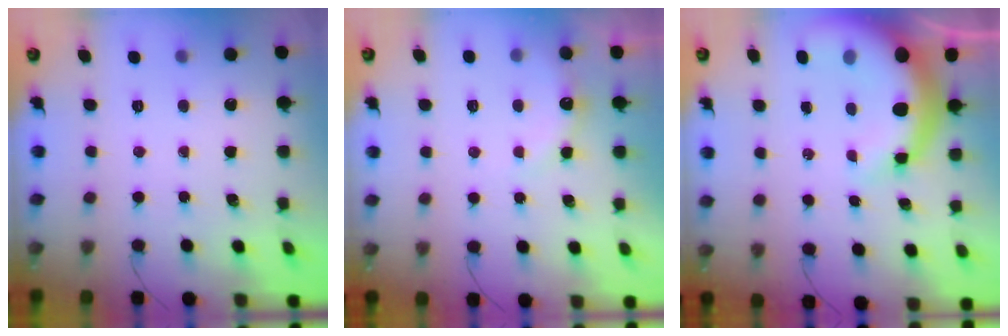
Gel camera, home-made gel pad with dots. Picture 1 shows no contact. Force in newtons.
{"total": 7.5, "press": 7.4, "slide": 1.5}
{"total": 8.5, "press": 8.2, "slide": 2.1}